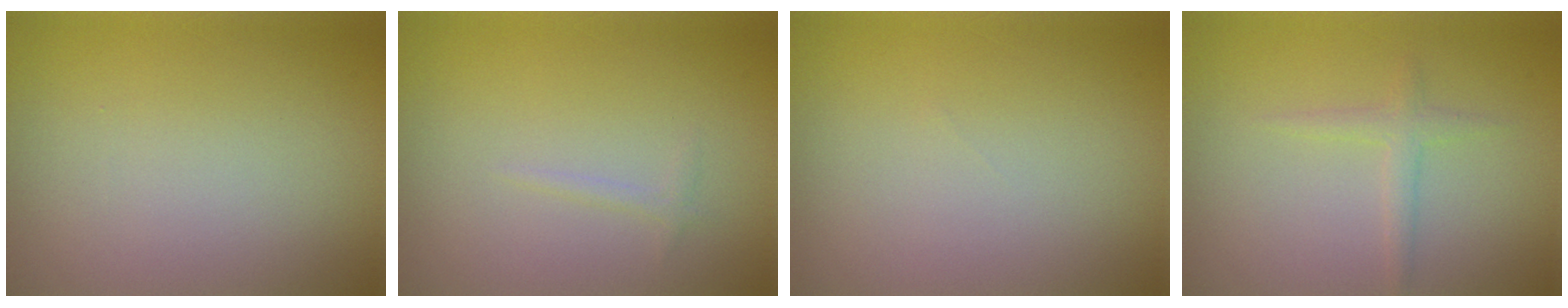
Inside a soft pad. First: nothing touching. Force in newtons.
{"total": 0.6, "press": 0.6, "slide": 0.1}
{"total": 0.0}
{"total": 1.4, "press": 1.4, "slide": 0.1}